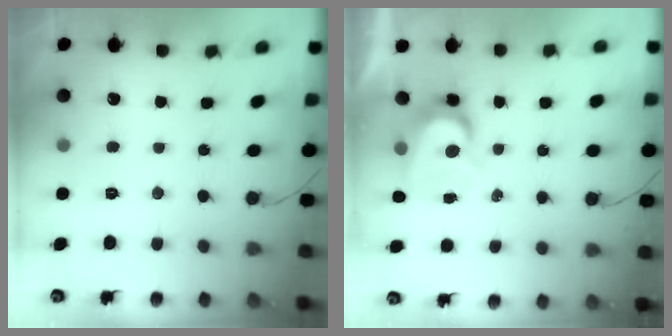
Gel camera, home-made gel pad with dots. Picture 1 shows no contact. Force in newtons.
{"total": 6.3, "press": 6.3, "slide": 0.5}